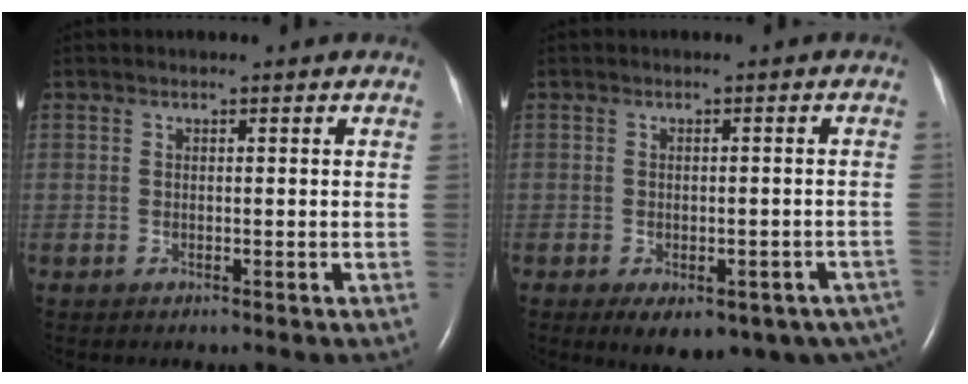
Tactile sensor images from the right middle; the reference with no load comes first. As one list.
[{"total": 14.1, "force": [-9.3, 6.8, 8.1], "torque": [-0.085, -0.005, -0.104]}]